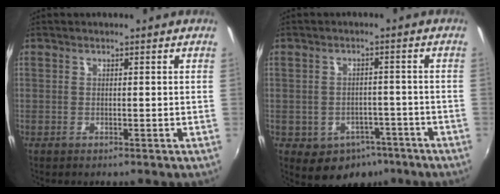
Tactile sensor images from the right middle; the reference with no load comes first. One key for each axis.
{"total": 8.2, "fx": -4.3, "fy": 6.3, "fz": 3.0, "tx": -0.064, "ty": 0.008, "tz": -0.038}